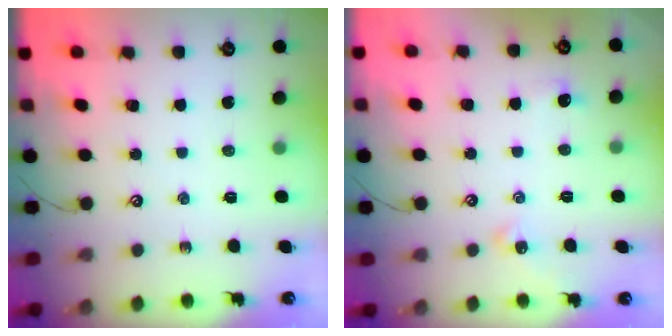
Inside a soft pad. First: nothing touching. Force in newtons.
{"total": 2.1, "press": 2.0, "slide": 0.6}